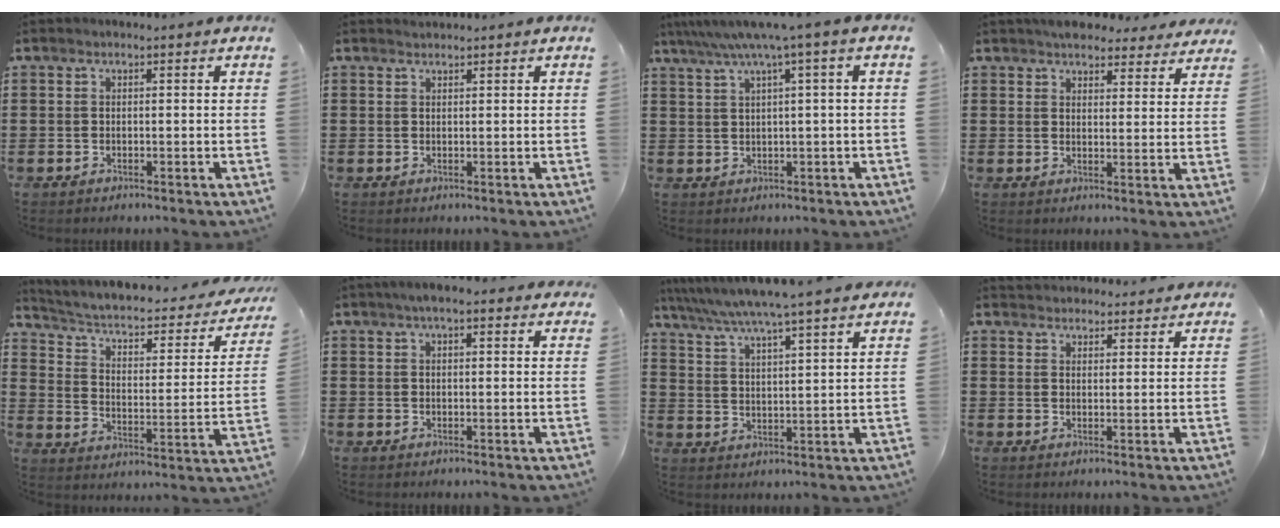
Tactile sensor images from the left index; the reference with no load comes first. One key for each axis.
{"total": 0.9, "fx": 0.9, "fy": 0.1, "fz": 0.0, "tx": -0.001, "ty": 0.000, "tz": 0.018}
{"total": 4.8, "fx": 2.0, "fy": -0.7, "fz": 4.3, "tx": -0.087, "ty": -0.013, "tz": 0.030}
{"total": 4.7, "fx": 4.4, "fy": 1.3, "fz": 0.9, "tx": -0.032, "ty": -0.009, "tz": 0.084}
{"total": 4.1, "fx": 2.4, "fy": 1.6, "fz": 2.8, "tx": -0.068, "ty": -0.022, "tz": 0.032}
{"total": 3.9, "fx": 2.9, "fy": 1.0, "fz": 2.4, "tx": -0.052, "ty": 0.008, "tz": 0.053}
{"total": 6.1, "fx": 5.5, "fy": -1.1, "fz": 2.4, "tx": -0.069, "ty": -0.040, "tz": 0.089}
{"total": 3.0, "fx": 2.9, "fy": 0.5, "fz": -0.2, "tx": -0.005, "ty": -0.008, "tz": 0.056}